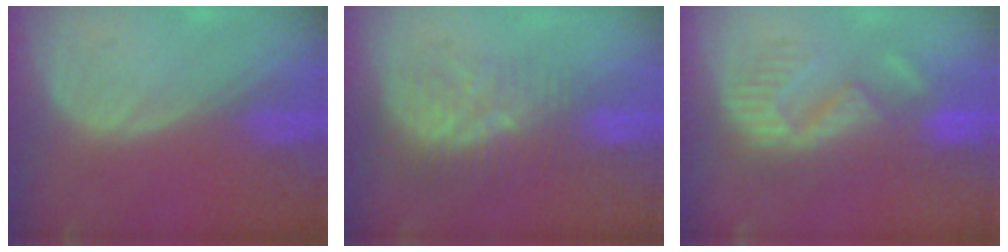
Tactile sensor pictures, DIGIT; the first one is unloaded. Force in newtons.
{"total": 8.9, "press": 7.6, "slide": 4.7}
{"total": 8.7, "press": 8.4, "slide": 2.1}